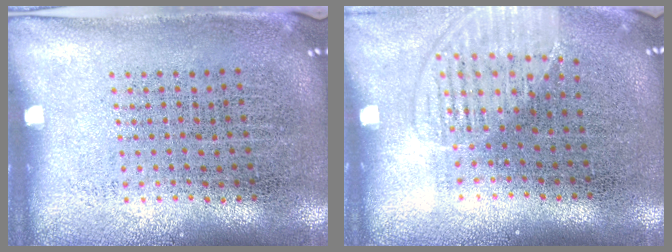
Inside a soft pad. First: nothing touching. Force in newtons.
{"total": 1.4, "press": 1.2, "slide": 0.7}